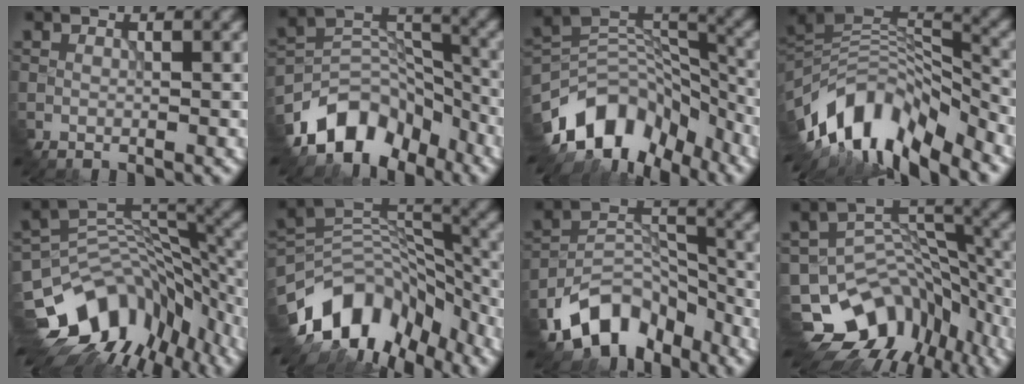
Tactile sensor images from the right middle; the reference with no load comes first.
{"total": 8.2, "force": [-6.2, 4.8, 2.4], "torque": [-0.028, 0.004, -0.115]}
{"total": 11.2, "force": [-7.7, 6.4, 5.0], "torque": [-0.098, 0.017, -0.139]}
{"total": 11.8, "force": [-7.2, 4.7, 8.1], "torque": [-0.163, 0.020, -0.121]}
{"total": 12.1, "force": [-6.7, 8.0, 6.1], "torque": [-0.135, -0.001, -0.099]}
{"total": 12.2, "force": [-7.7, 7.0, 6.3], "torque": [-0.130, 0.017, -0.132]}
{"total": 8.2, "force": [-6.1, 4.6, 2.9], "torque": [-0.048, -0.001, -0.118]}
{"total": 10.3, "force": [-6.2, 7.0, 4.3], "torque": [-0.079, -0.004, -0.089]}